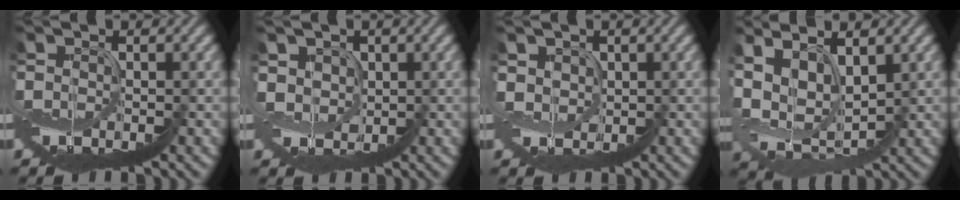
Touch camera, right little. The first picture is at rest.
{"total": 3.7, "force": [3.5, 1.0, -0.7], "torque": [0.004, 0.009, 0.043]}
{"total": 3.4, "force": [3.2, 0.8, -0.4], "torque": [0.000, 0.002, 0.051]}
{"total": 5.7, "force": [5.2, 0.7, 2.3], "torque": [-0.074, 0.013, 0.085]}